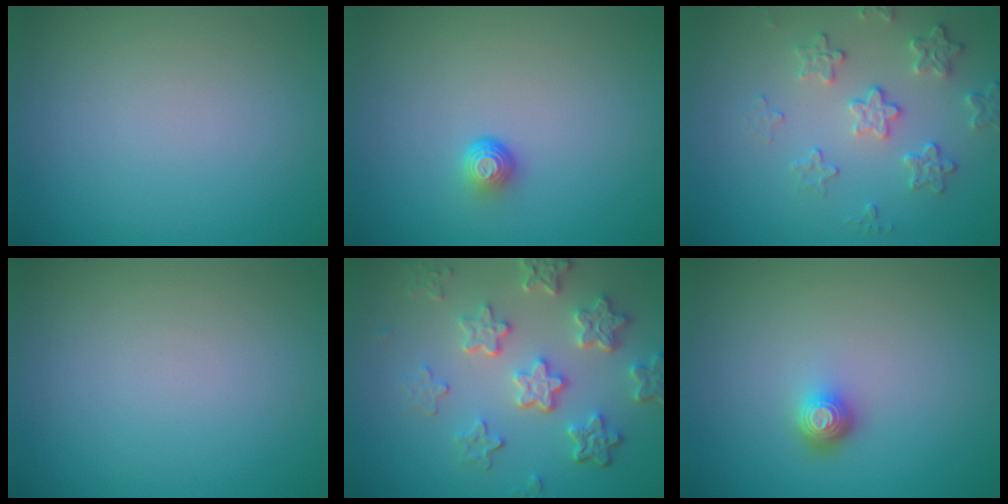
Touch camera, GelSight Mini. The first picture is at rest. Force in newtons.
{"total": 1.5, "press": 1.0, "slide": 1.1}
{"total": 3.2, "press": 3.0, "slide": 0.9}
{"total": 0.0}
{"total": 6.0, "press": 4.5, "slide": 4.0}
{"total": 1.8, "press": 1.3, "slide": 1.2}